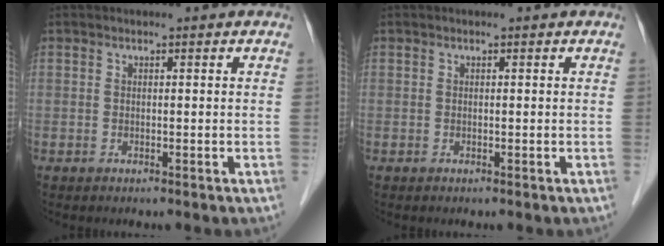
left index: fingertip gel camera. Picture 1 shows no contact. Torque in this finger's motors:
{"motor_torque": [-0.01, 0.00, 0.00, 0.00]}